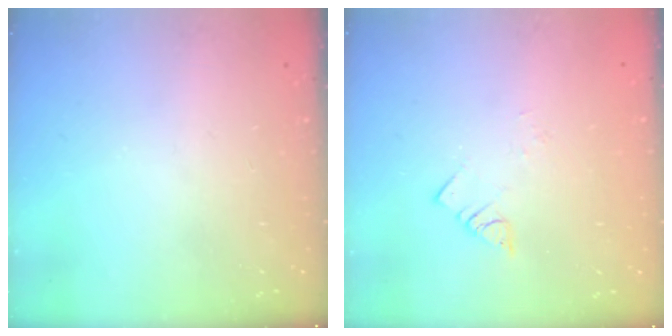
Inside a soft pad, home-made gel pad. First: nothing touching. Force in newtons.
{"total": 2.7, "press": 2.7, "slide": 0.4}